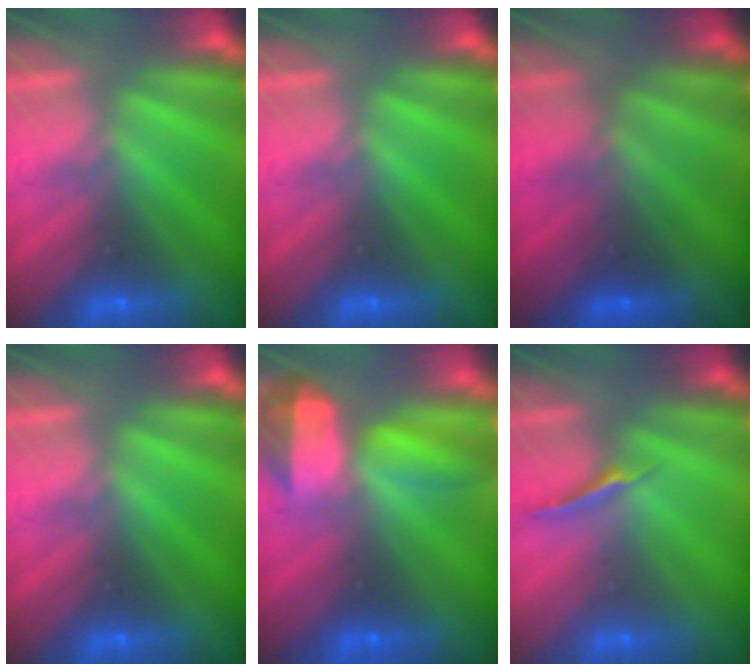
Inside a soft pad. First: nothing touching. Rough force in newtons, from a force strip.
{"total": 0.0}
{"total": 2.0}
{"total": 0.0}
{"total": 6.7}
{"total": 1.3}